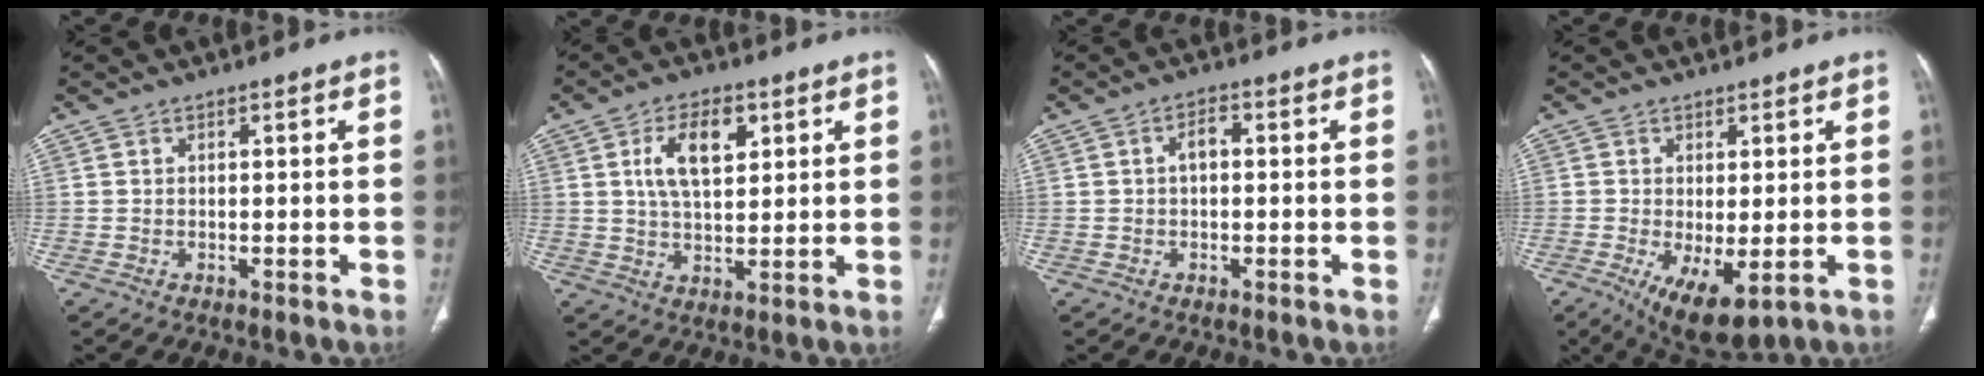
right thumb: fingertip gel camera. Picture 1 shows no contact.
{"total": 9.2, "force": [3.1, 4.9, 7.2], "torque": [-0.112, -0.006, 0.057]}
{"total": 2.5, "force": [0.0, 1.5, 2.0], "torque": [-0.030, 0.012, -0.004]}
{"total": 9.0, "force": [-2.8, 3.7, 7.7], "torque": [-0.126, -0.018, -0.030]}